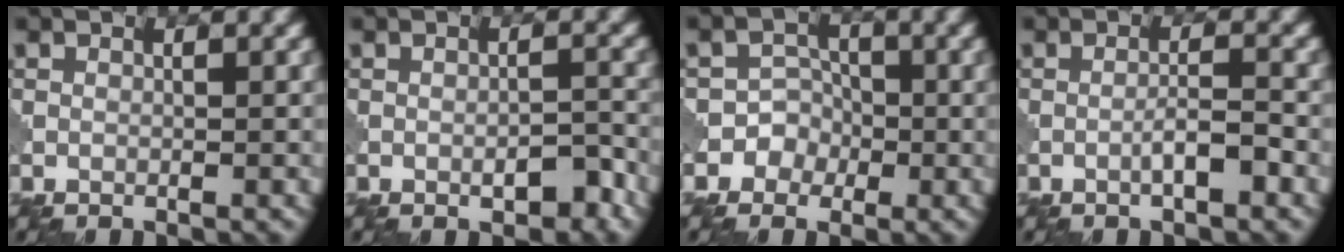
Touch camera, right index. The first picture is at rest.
{"total": 2.7, "force": [-1.4, 0.9, 2.1], "torque": [-0.028, 0.005, -0.021]}
{"total": 3.0, "force": [-1.3, 2.7, 0.3], "torque": [0.027, 0.012, -0.036]}
{"total": 2.2, "force": [-1.0, 0.2, 2.0], "torque": [-0.033, 0.009, -0.020]}